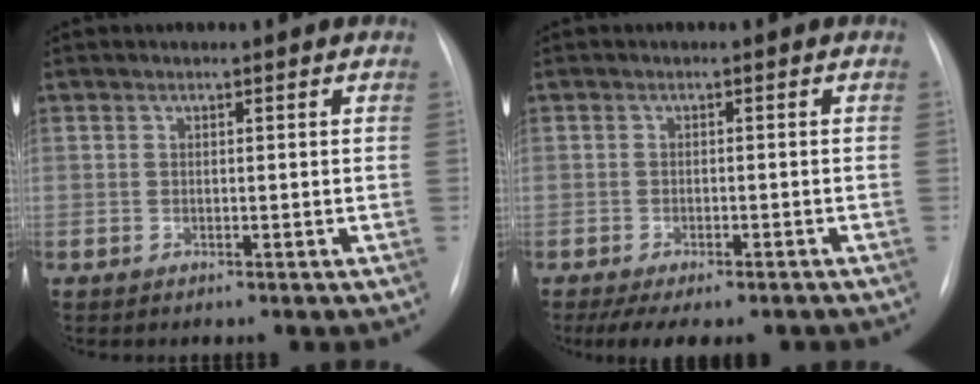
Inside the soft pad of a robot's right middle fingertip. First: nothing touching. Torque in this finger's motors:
{"motor_torque": [1.06, -1.07, 0.44, 0.06]}